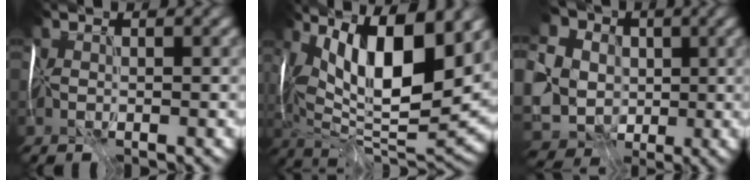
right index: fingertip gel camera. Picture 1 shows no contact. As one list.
[{"total": 14.7, "force": [5.9, 4.3, 12.8], "torque": [-0.220, 0.018, 0.104]}, {"total": 11.1, "force": [-0.2, 9.0, 6.5], "torque": [-0.152, -0.005, 0.004]}]